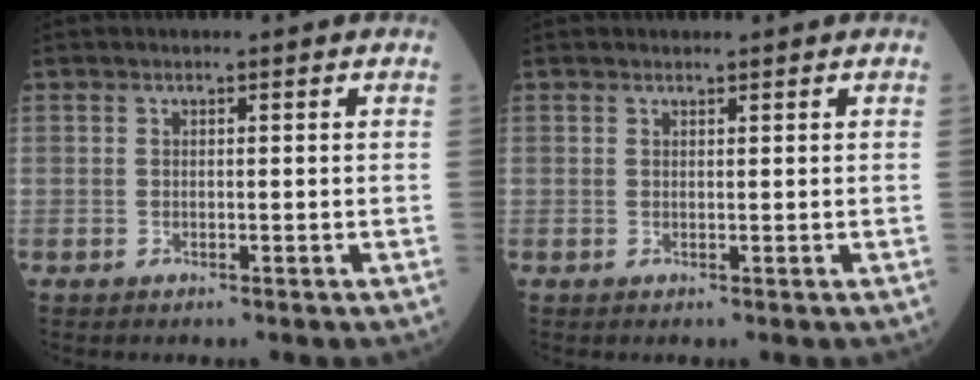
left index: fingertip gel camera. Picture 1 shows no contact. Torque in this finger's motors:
{"motor_torque": [-0.01, 0.04, -0.08, -0.01]}